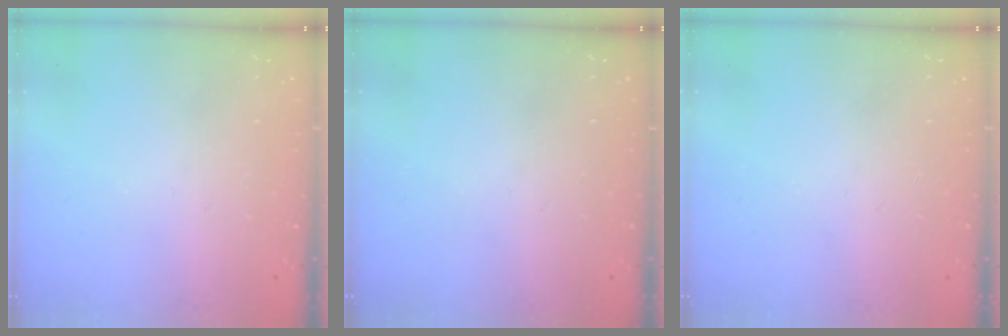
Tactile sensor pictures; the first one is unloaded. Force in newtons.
{"total": 0.0}
{"total": 0.0}